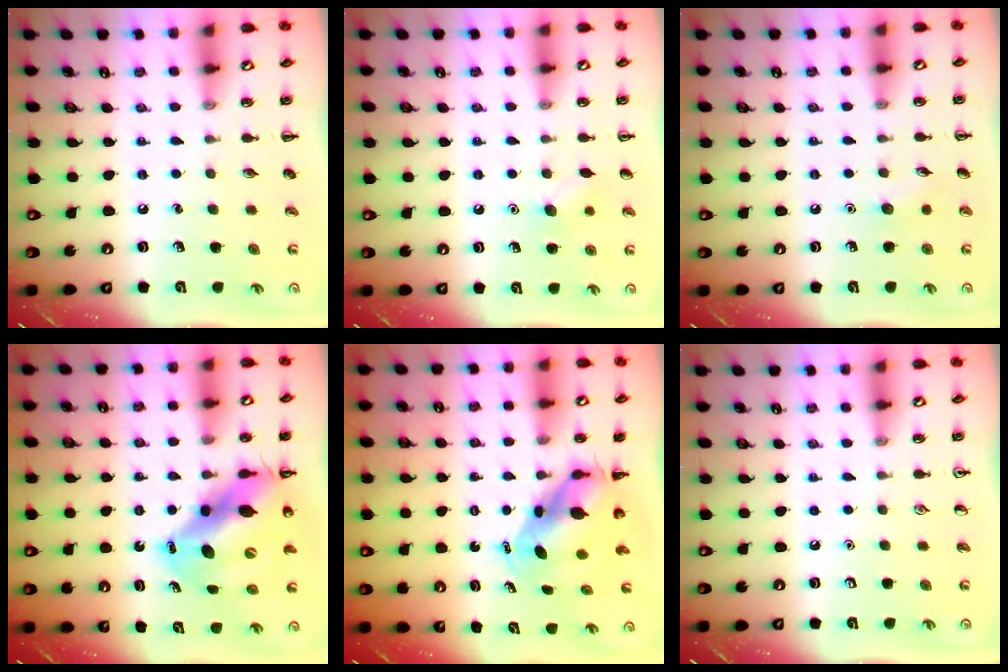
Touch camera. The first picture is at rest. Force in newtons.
{"total": 6.1, "press": 5.9, "slide": 1.7}
{"total": 5.4, "press": 5.2, "slide": 1.5}
{"total": 14.1, "press": 13.5, "slide": 4.1}
{"total": 5.4, "press": 5.2, "slide": 1.4}
{"total": 0.0}